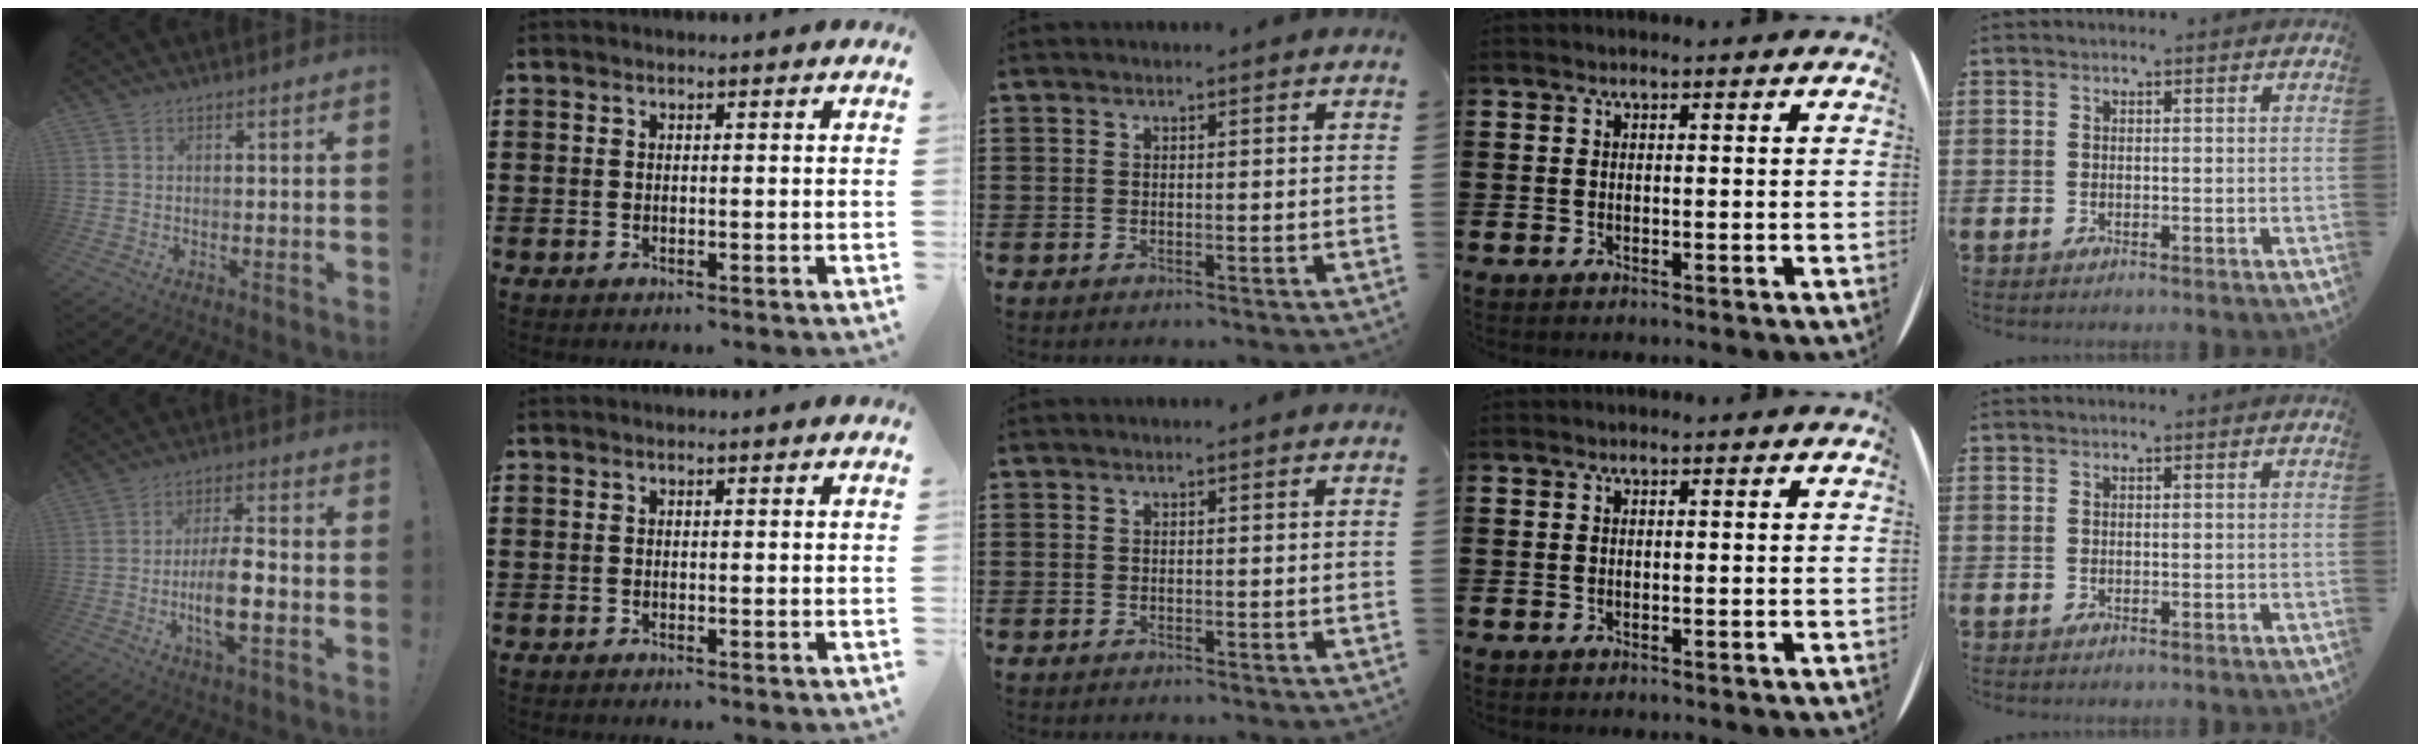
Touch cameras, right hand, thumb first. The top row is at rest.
{"thumb": {"total": 10.6, "force": [-2.7, 3.1, 9.8], "torque": [-0.195, 0.002, -0.054]}}